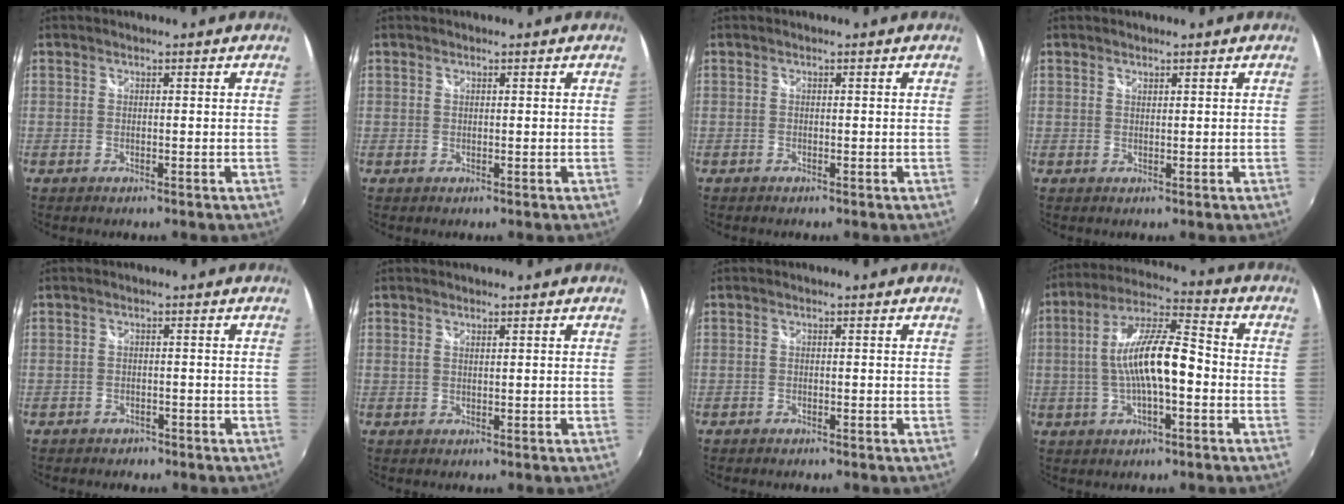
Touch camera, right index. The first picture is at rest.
{"total": 0.5, "force": [0.1, 0.5, 0.0], "torque": [0.002, 0.001, 0.000]}
{"total": 0.0}
{"total": 0.6, "force": [0.5, 0.2, 0.2], "torque": [-0.002, 0.000, 0.008]}
{"total": 2.3, "force": [-1.7, 1.5, 0.4], "torque": [-0.015, -0.002, -0.023]}
{"total": 0.6, "force": [0.5, 0.2, 0.3], "torque": [-0.007, 0.000, 0.008]}
{"total": 0.8, "force": [-0.6, 0.4, 0.1], "torque": [-0.006, 0.000, -0.011]}
{"total": 13.2, "force": [-1.8, 3.5, 12.6], "torque": [-0.237, 0.015, -0.034]}